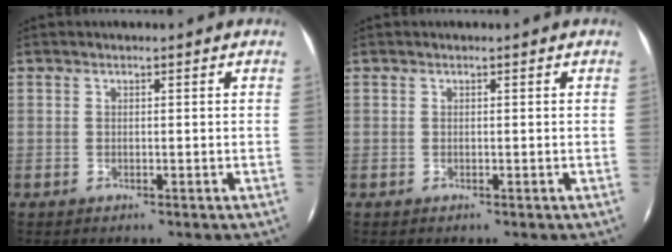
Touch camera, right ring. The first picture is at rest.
{"total": 0.0}